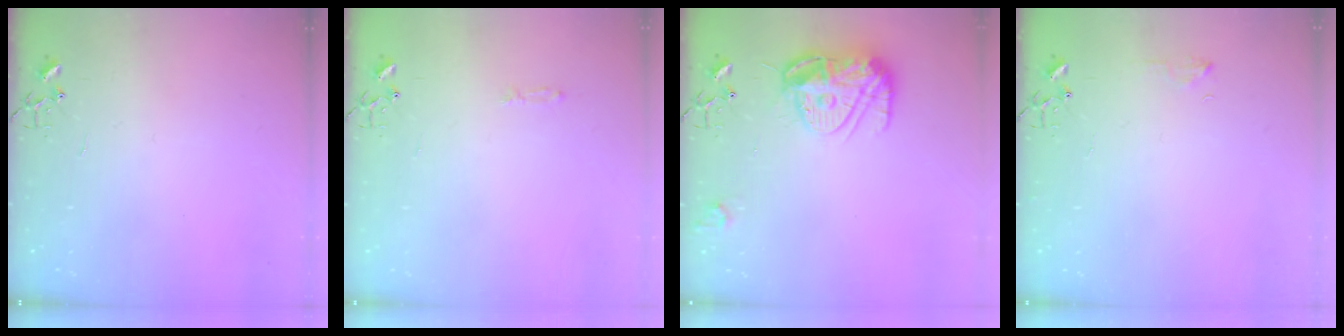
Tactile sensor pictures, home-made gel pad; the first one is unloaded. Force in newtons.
{"total": 3.1, "press": 3.1, "slide": 0.4}
{"total": 13.8, "press": 13.7, "slide": 1.3}
{"total": 6.4, "press": 6.3, "slide": 0.7}